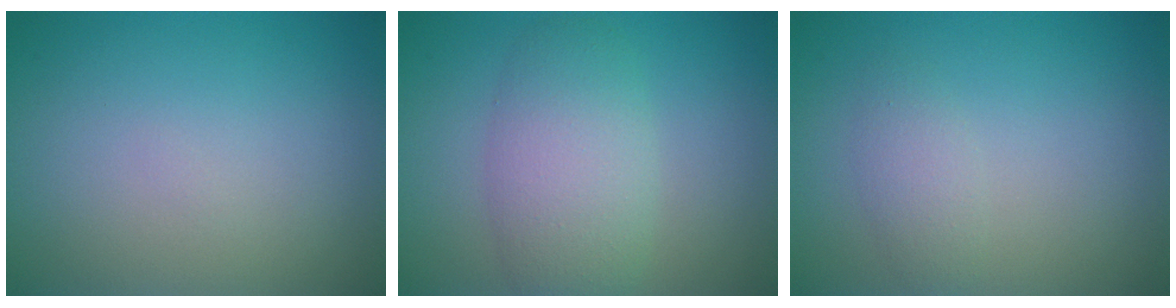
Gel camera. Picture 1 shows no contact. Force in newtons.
{"total": 5.0, "press": 5.0, "slide": 0.3}
{"total": 1.6, "press": 1.6, "slide": 0.1}